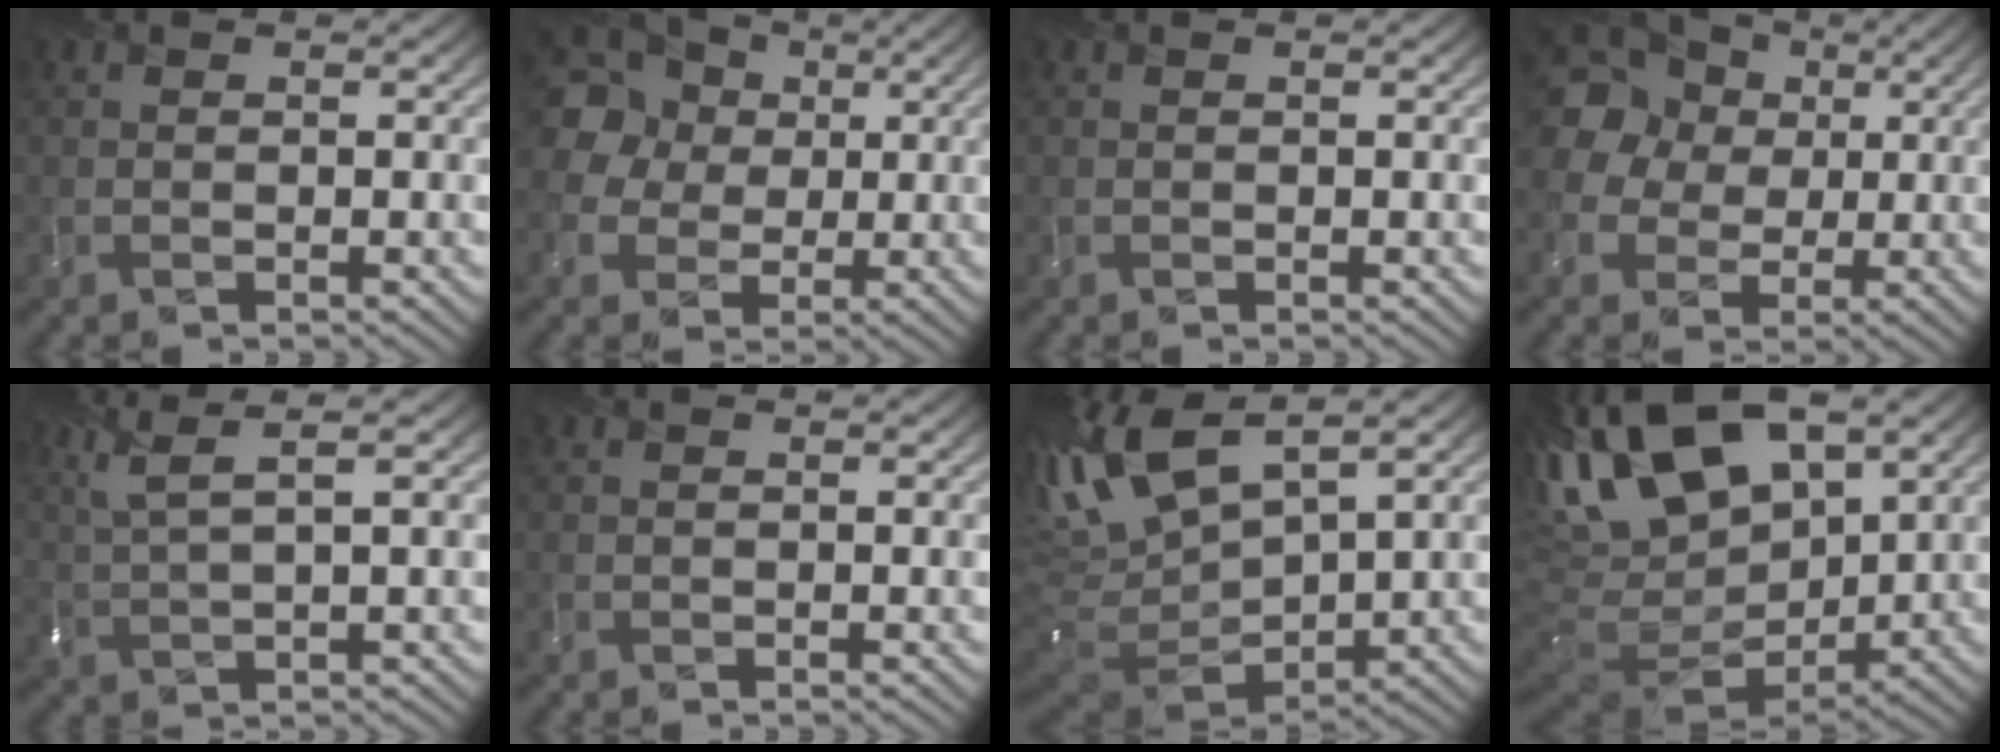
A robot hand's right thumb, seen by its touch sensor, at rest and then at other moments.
{"total": 14.6, "force": [4.0, 12.6, 6.3], "torque": [-0.202, 0.026, 0.062]}
{"total": 0.0}
{"total": 16.4, "force": [4.4, 14.2, 7.0], "torque": [-0.213, 0.022, 0.060]}
{"total": 5.7, "force": [3.2, 1.3, 4.6], "torque": [-0.101, 0.016, 0.070]}
{"total": 0.0}
{"total": 15.4, "force": [3.8, 7.0, 13.1], "torque": [-0.292, -0.001, 0.085]}
{"total": 19.3, "force": [5.8, 10.8, 14.9], "torque": [-0.304, 0.016, 0.123]}